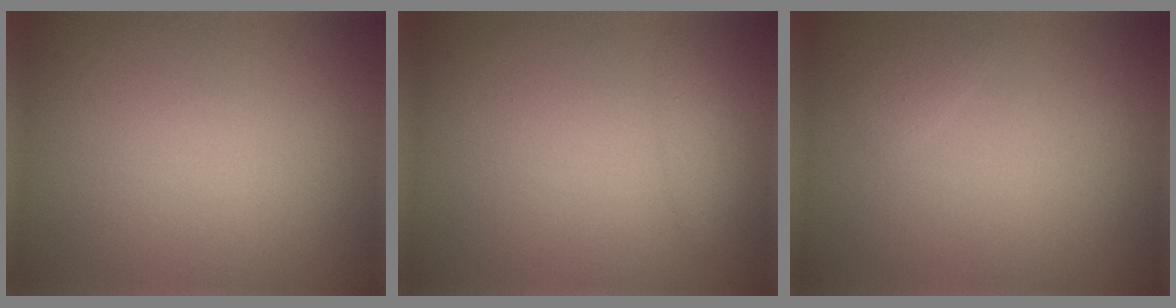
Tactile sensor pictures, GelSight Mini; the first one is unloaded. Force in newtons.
{"total": 1.3, "press": 1.3, "slide": 0.0}
{"total": 0.7, "press": 0.7, "slide": 0.0}